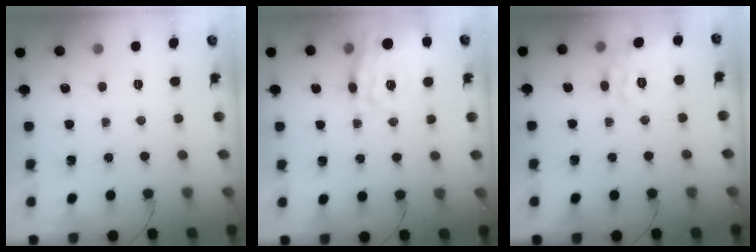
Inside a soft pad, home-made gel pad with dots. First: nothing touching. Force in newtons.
{"total": 18.0, "press": 17.8, "slide": 2.6}
{"total": 8.0, "press": 8.0, "slide": 0.8}